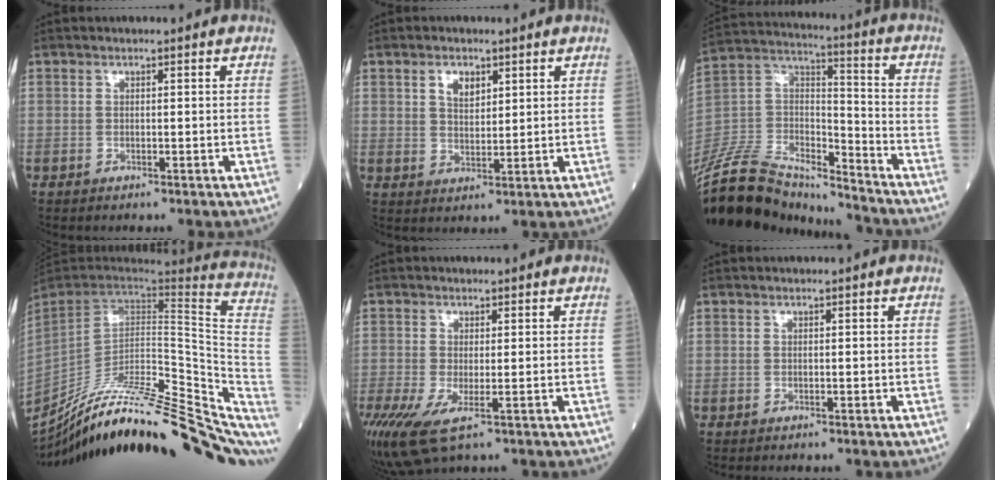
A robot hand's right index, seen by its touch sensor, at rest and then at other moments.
{"total": 3.6, "force": [1.9, 2.0, 2.4], "torque": [-0.044, 0.003, 0.036]}
{"total": 21.3, "force": [-19.5, 4.9, 7.1], "torque": [-0.157, 0.023, -0.351]}
{"total": 38.2, "force": [-30.8, 7.5, 21.3], "torque": [-0.263, -0.051, -0.433]}
{"total": 10.0, "force": [-4.3, 4.0, 8.1], "torque": [-0.186, -0.028, -0.068]}
{"total": 0.0}